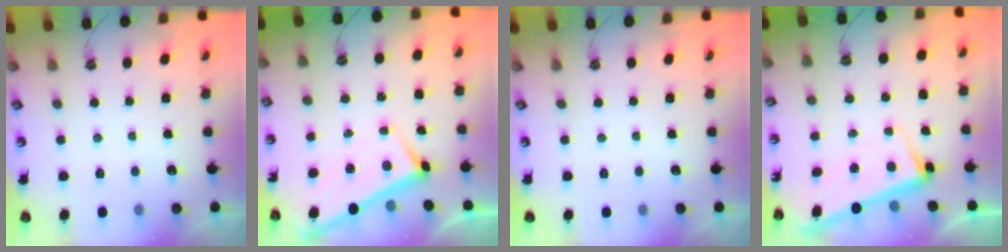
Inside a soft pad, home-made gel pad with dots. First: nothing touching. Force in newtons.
{"total": 1.7, "press": 1.7, "slide": 0.1}
{"total": 0.0}
{"total": 2.6, "press": 2.5, "slide": 0.8}